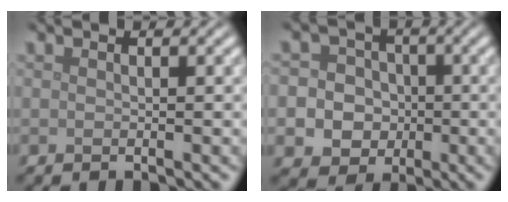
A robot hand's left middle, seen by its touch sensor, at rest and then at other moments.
{"total": 7.8, "force": [-1.5, 7.3, 2.3], "torque": [-0.031, 0.005, -0.058]}